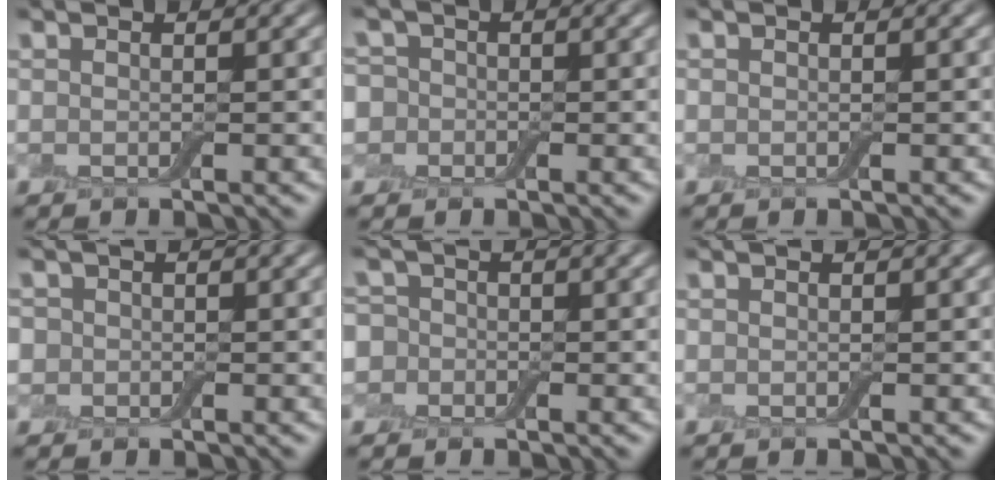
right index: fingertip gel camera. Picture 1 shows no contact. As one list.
[{"total": 4.4, "force": [0.3, 4.2, 1.5], "torque": [-0.017, 0.031, -0.043]}, {"total": 0.0}, {"total": 2.1, "force": [0.2, 2.0, 0.6], "torque": [-0.001, 0.007, -0.015]}, {"total": 4.9, "force": [-0.1, 4.6, 1.5], "torque": [-0.025, 0.035, -0.051]}, {"total": 0.0}]